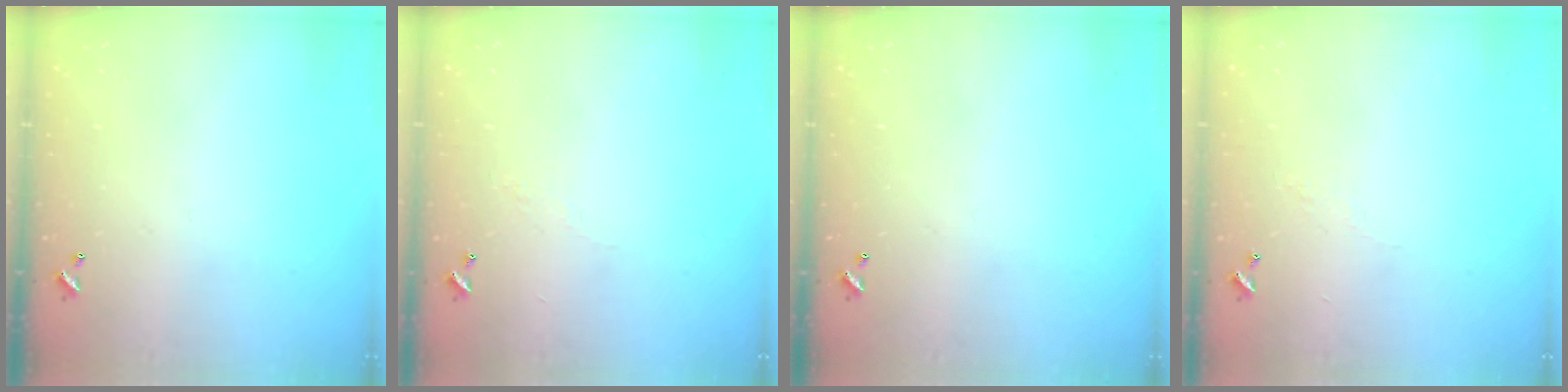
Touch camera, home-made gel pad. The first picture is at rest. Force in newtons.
{"total": 3.1, "press": 3.0, "slide": 0.6}
{"total": 0.0}
{"total": 3.1, "press": 3.0, "slide": 0.6}